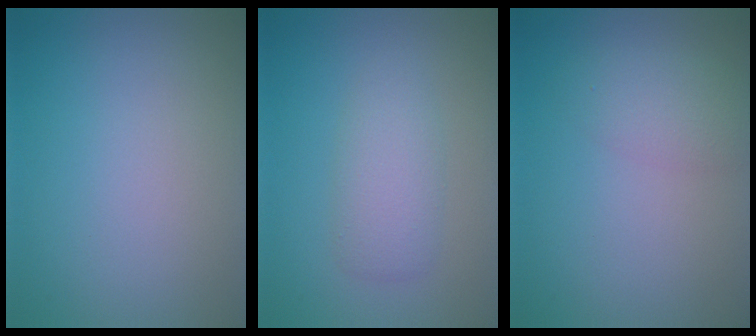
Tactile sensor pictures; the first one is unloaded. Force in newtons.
{"total": 3.0, "press": 3.0, "slide": 0.1}
{"total": 2.4, "press": 2.4, "slide": 0.1}